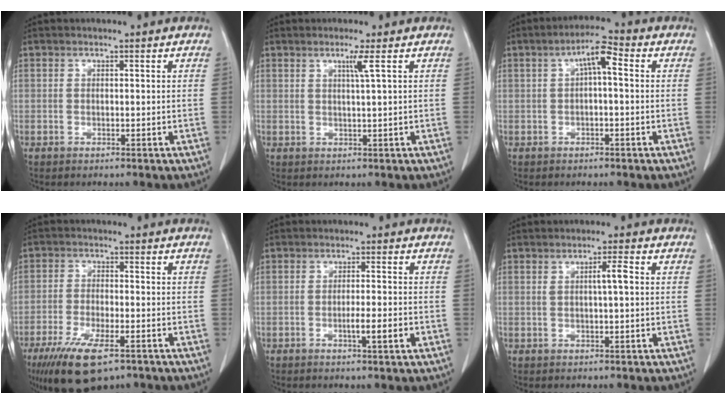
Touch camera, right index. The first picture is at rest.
{"total": 2.1, "force": [0.9, -0.7, 1.7], "torque": [-0.036, -0.005, 0.020]}
{"total": 4.7, "force": [0.9, 1.1, 4.5], "torque": [-0.080, 0.019, 0.012]}
{"total": 11.0, "force": [-7.1, 3.2, 7.8], "torque": [-0.142, -0.021, -0.118]}
{"total": 4.6, "force": [-1.7, -0.1, 4.3], "torque": [-0.064, -0.004, -0.025]}
{"total": 2.4, "force": [0.4, 0.1, 2.4], "torque": [-0.040, 0.003, 0.006]}